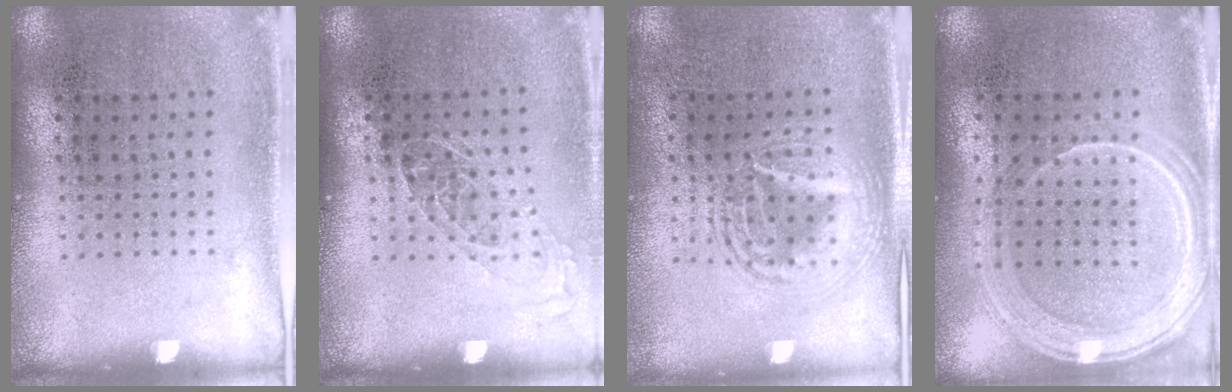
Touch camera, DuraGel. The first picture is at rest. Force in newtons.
{"total": 1.0, "press": 0.9, "slide": 0.5}
{"total": 2.8, "press": 2.8, "slide": 0.4}
{"total": 1.3, "press": 1.3, "slide": 0.1}